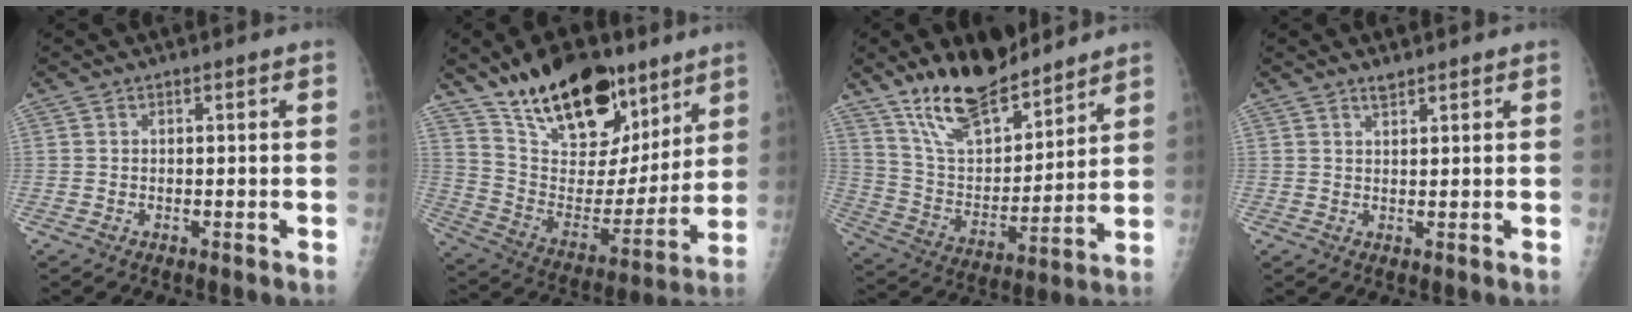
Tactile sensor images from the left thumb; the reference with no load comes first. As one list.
[{"total": 24.7, "force": [16.6, 12.1, 13.6], "torque": [-0.176, -0.073, 0.279]}, {"total": 17.7, "force": [13.8, 6.7, 8.8], "torque": [-0.109, -0.078, 0.252]}, {"total": 1.6, "force": [1.4, 0.5, 0.7], "torque": [-0.005, -0.010, 0.024]}]